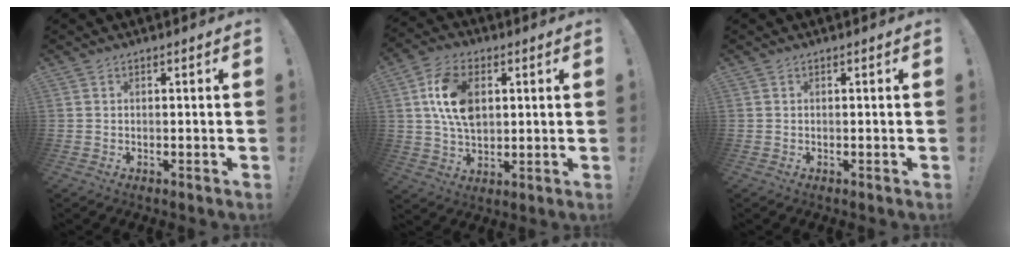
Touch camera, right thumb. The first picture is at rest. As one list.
[{"total": 13.9, "force": [3.2, 9.4, 9.8], "torque": [-0.182, 0.014, 0.062]}, {"total": 0.0}]